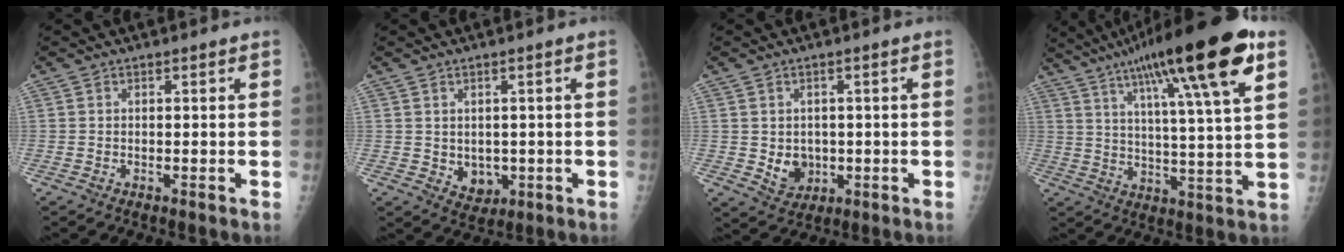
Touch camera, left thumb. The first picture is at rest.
{"total": 4.2, "force": [-0.2, 3.5, 2.4], "torque": [-0.017, -0.006, 0.011]}
{"total": 5.0, "force": [-0.4, 4.3, 2.5], "torque": [-0.017, -0.002, 0.008]}
{"total": 22.8, "force": [12.1, 2.9, 19.1], "torque": [-0.301, -0.020, 0.186]}